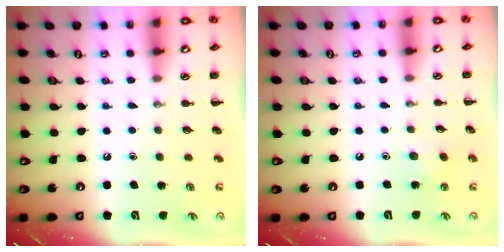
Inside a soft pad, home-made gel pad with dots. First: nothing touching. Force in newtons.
{"total": 3.4, "press": 3.2, "slide": 0.9}